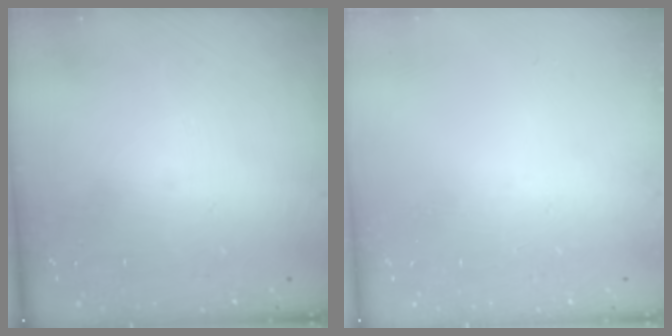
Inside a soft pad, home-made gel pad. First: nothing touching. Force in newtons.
{"total": 0.0}